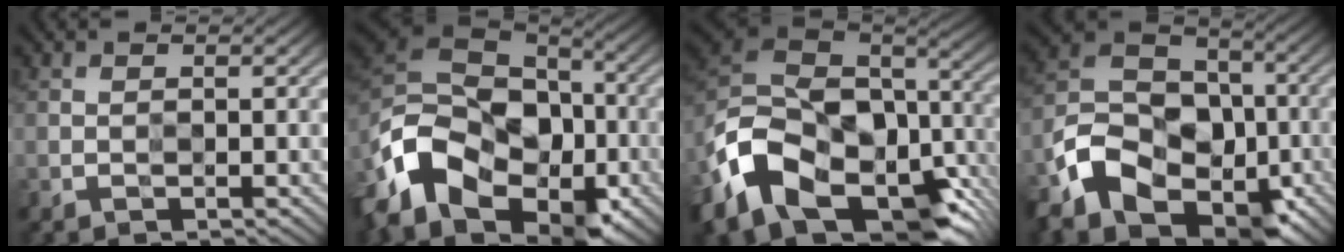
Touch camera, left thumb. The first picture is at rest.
{"total": 16.8, "force": [-7.6, 11.6, 9.4], "torque": [-0.242, -0.025, -0.145]}
{"total": 19.1, "force": [-8.7, 12.5, 11.5], "torque": [-0.302, -0.049, -0.132]}
{"total": 14.5, "force": [-6.6, 9.8, 8.4], "torque": [-0.180, -0.029, -0.135]}